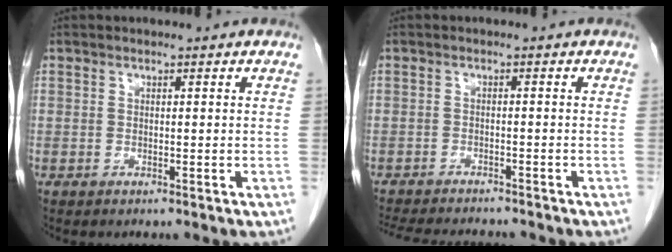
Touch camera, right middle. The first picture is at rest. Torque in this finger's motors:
{"motor_torque": [0.18, -0.18, 0.02, 0.02]}